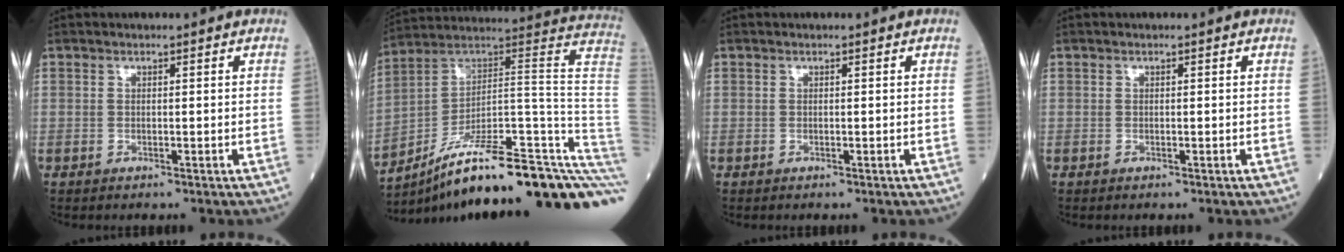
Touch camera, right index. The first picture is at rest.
{"total": 30.7, "force": [-21.7, 1.8, 21.6], "torque": [-0.173, 0.030, -0.321]}
{"total": 0.0}
{"total": 0.0}